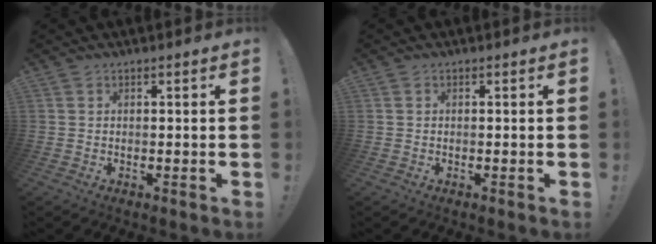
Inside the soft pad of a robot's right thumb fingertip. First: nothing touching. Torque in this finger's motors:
{"motor_torque": [0.06, -0.13, -0.07, 0.17, 0.04]}